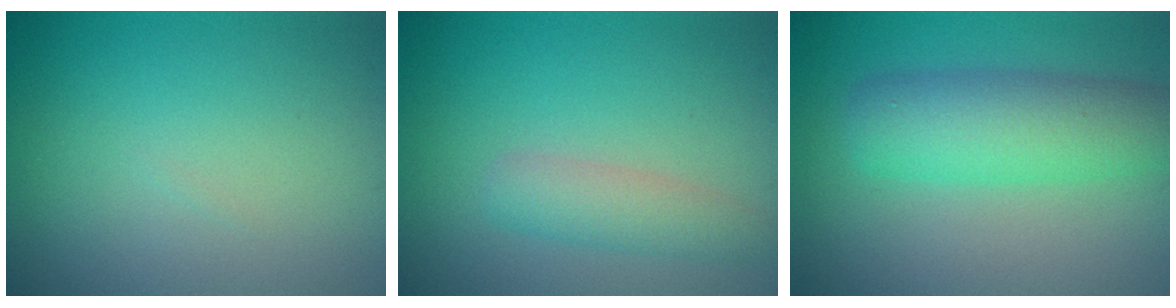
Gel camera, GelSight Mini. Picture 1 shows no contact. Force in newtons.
{"total": 2.6, "press": 2.6, "slide": 0.2}
{"total": 5.6, "press": 5.6, "slide": 0.1}